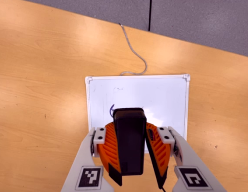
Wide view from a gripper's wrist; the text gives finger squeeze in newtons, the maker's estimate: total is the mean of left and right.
{"total": 10.3, "left": 9.8, "right": 10.8}